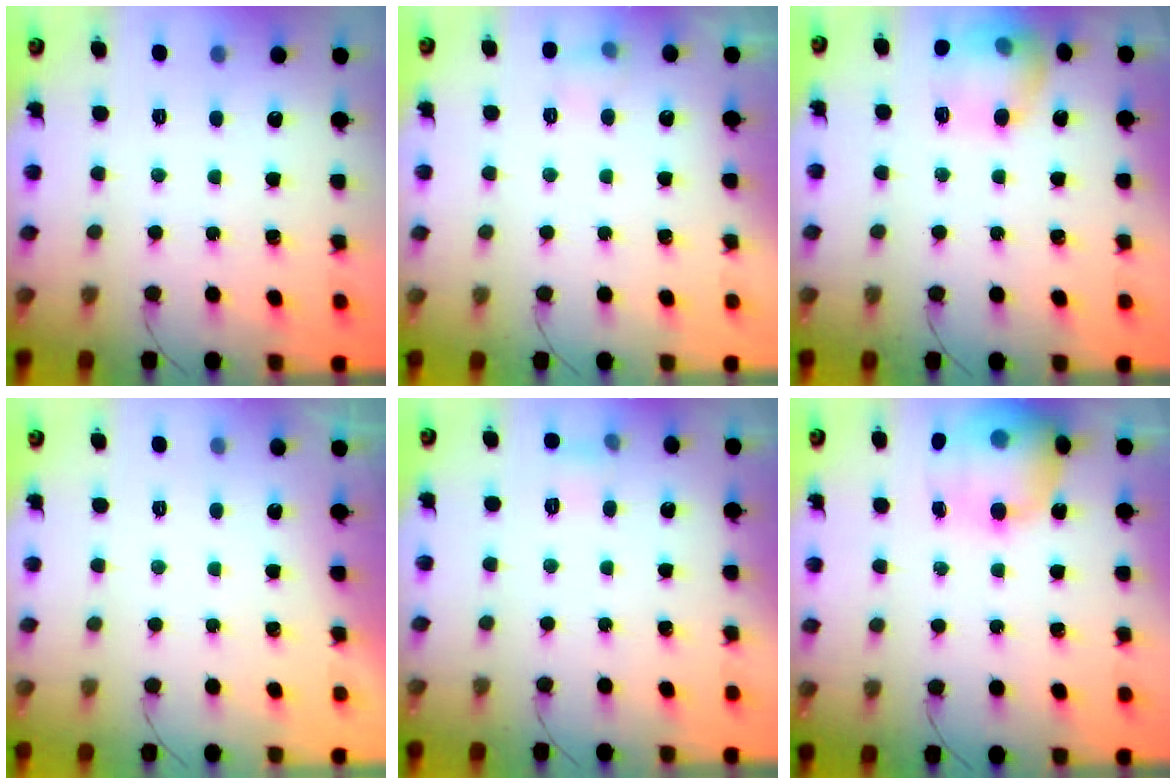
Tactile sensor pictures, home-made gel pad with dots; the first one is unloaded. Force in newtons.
{"total": 5.0, "press": 4.8, "slide": 1.4}
{"total": 13.7, "press": 13.6, "slide": 1.2}
{"total": 0.0}
{"total": 4.5, "press": 4.2, "slide": 1.4}
{"total": 19.2, "press": 18.9, "slide": 3.4}